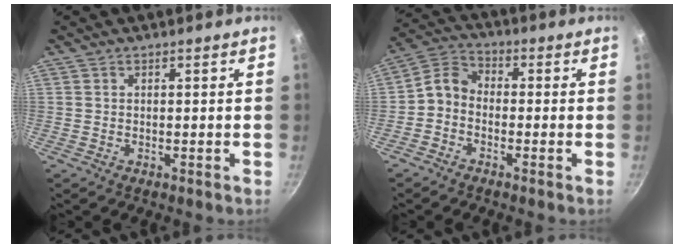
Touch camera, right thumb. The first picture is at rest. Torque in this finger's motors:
{"motor_torque": [0.07, 0.16, -0.22, 0.05, 0.10]}